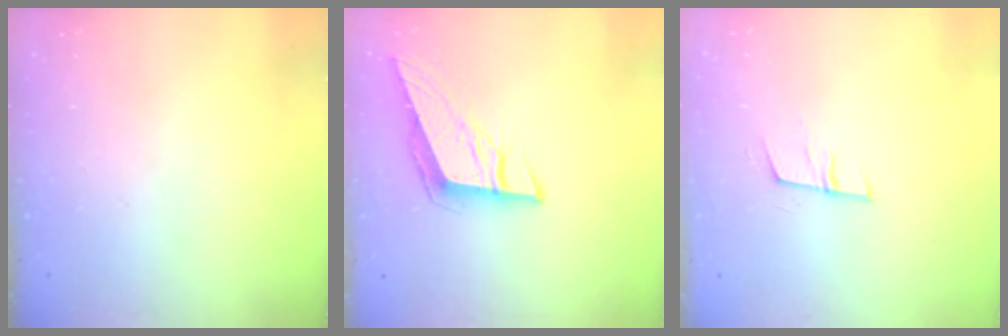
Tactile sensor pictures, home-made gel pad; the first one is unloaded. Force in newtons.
{"total": 10.2, "press": 10.0, "slide": 1.6}
{"total": 6.2, "press": 5.6, "slide": 2.7}